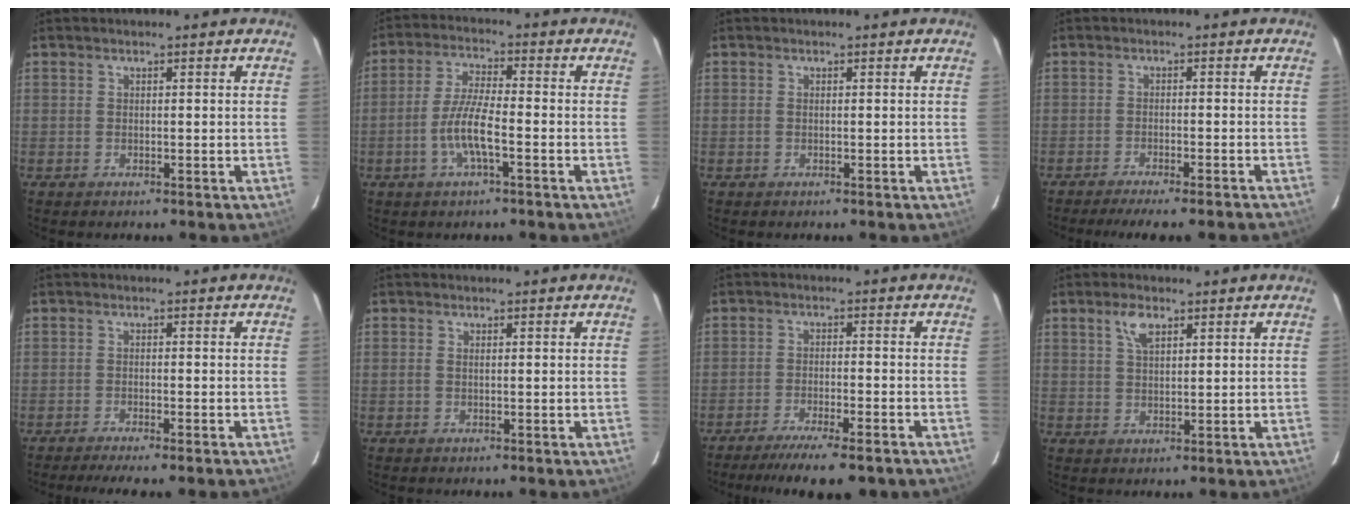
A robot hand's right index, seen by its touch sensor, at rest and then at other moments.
{"total": 7.4, "force": [-2.7, 1.2, 6.8], "torque": [-0.140, 0.000, -0.053]}
{"total": 0.0}
{"total": 11.2, "force": [-10.1, 0.8, 4.9], "torque": [-0.095, -0.024, -0.138]}
{"total": 6.2, "force": [-5.2, 0.0, 3.2], "torque": [-0.067, -0.019, -0.081]}
{"total": 0.7, "force": [0.1, 0.3, 0.6], "torque": [-0.013, 0.001, 0.000]}
{"total": 12.2, "force": [-10.0, 2.0, 6.7], "torque": [-0.139, -0.032, -0.151]}
{"total": 4.0, "force": [2.2, 1.8, 2.8], "torque": [-0.051, 0.007, 0.042]}